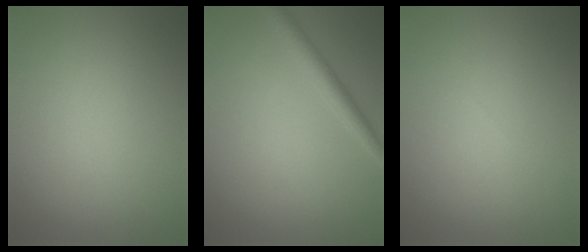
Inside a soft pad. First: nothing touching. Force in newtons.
{"total": 2.2, "press": 2.2, "slide": 0.1}
{"total": 0.0}